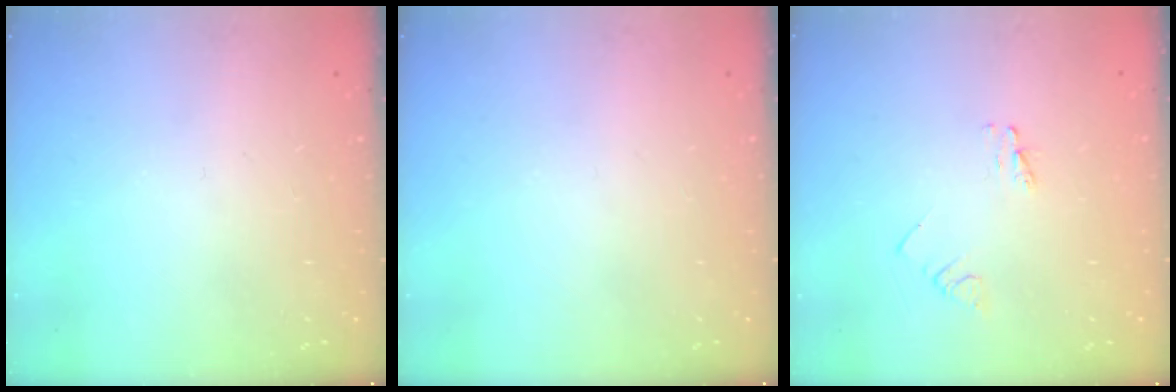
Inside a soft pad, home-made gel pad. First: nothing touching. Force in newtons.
{"total": 0.0}
{"total": 2.6, "press": 2.6, "slide": 0.4}